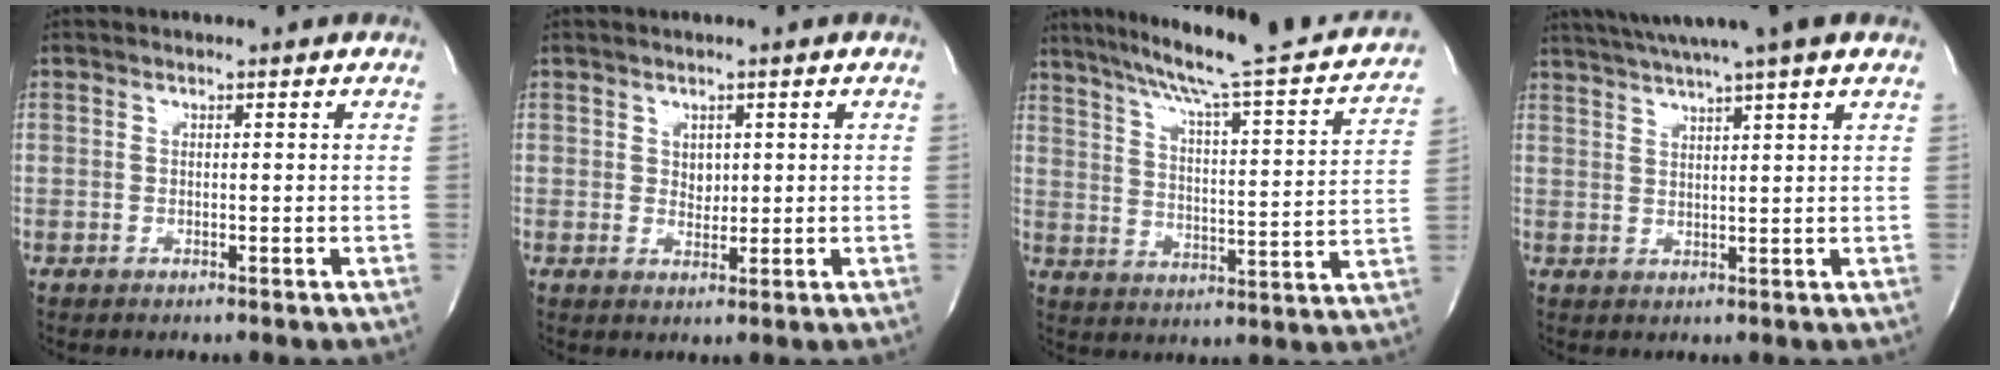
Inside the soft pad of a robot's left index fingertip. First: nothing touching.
{"total": 1.7, "force": [0.2, 1.3, 1.1], "torque": [-0.014, -0.005, 0.006]}
{"total": 25.5, "force": [21.9, 2.0, 12.9], "torque": [-0.200, -0.024, 0.280]}
{"total": 11.6, "force": [9.3, -0.8, 6.9], "torque": [-0.122, 0.024, 0.124]}